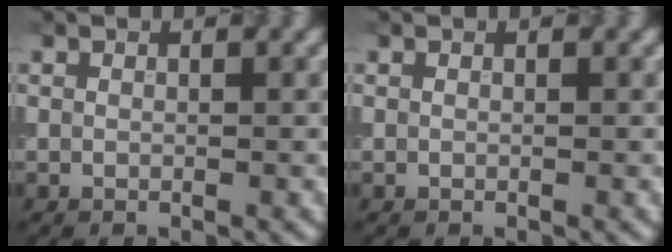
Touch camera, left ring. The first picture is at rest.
{"total": 0.0}